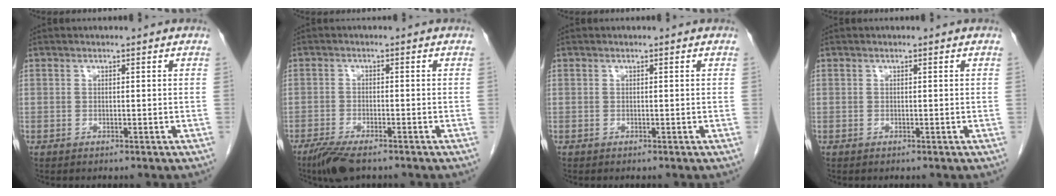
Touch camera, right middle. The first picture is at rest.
{"total": 5.6, "force": [-4.2, 1.3, 3.5], "torque": [-0.065, -0.011, -0.073]}
{"total": 0.0}
{"total": 0.0}